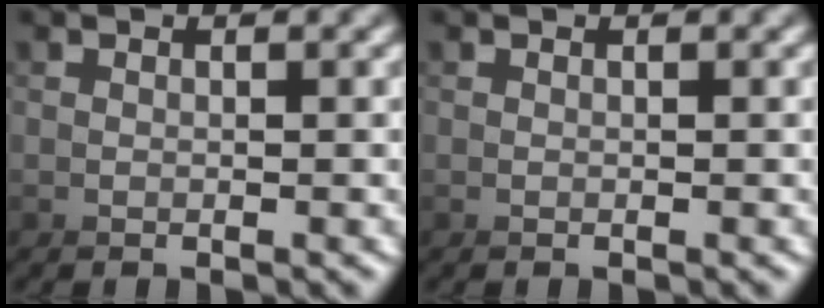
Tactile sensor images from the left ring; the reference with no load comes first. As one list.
[{"total": 0.0}]